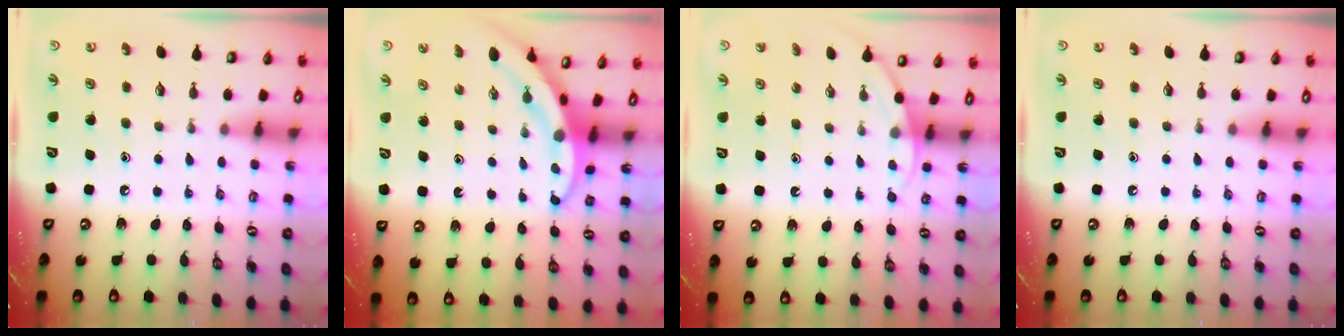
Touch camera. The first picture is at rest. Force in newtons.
{"total": 3.3, "press": 3.3, "slide": 0.2}
{"total": 4.0, "press": 4.0, "slide": 0.3}
{"total": 0.0}